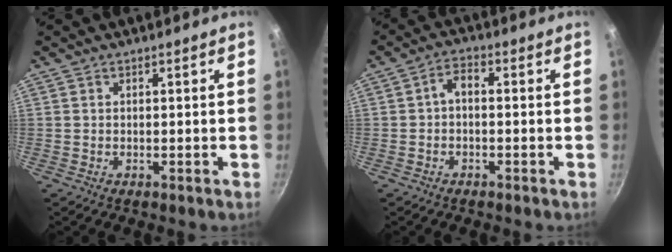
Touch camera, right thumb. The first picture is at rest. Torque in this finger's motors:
{"motor_torque": [-0.35, 0.19, 0.71, -0.13, -0.01]}